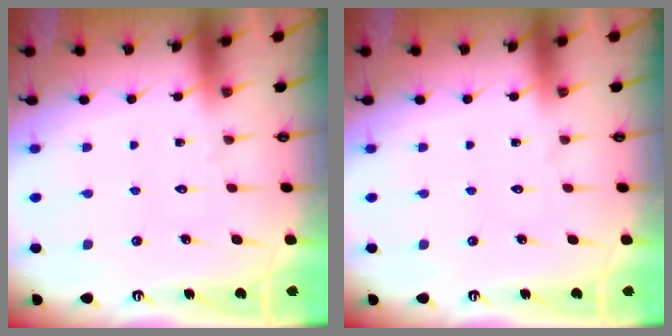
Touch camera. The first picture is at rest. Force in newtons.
{"total": 0.0}